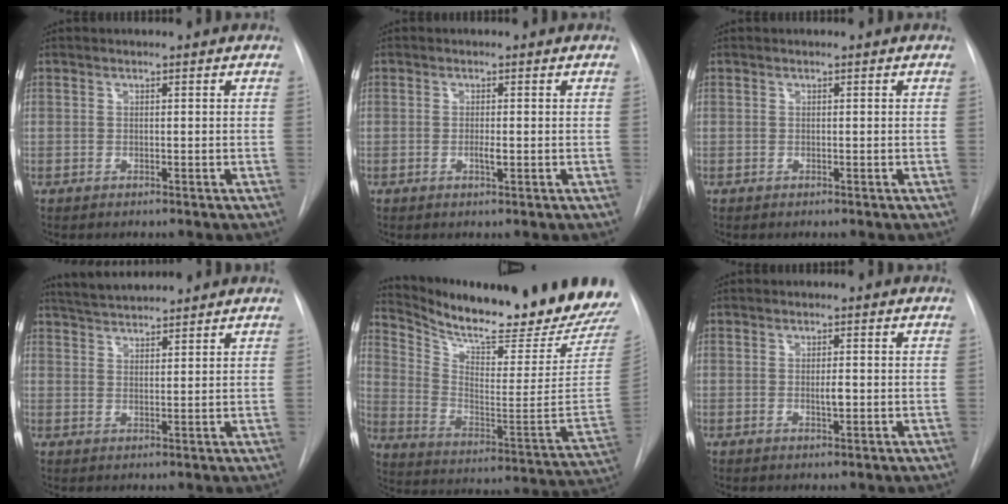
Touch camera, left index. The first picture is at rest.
{"total": 1.3, "force": [-0.3, 0.3, 1.2], "torque": [-0.022, -0.002, -0.005]}
{"total": 0.0}
{"total": 6.9, "force": [6.5, 0.6, 2.1], "torque": [-0.044, 0.029, 0.112]}
{"total": 24.7, "force": [22.2, 1.0, 10.6], "torque": [-0.186, -0.097, 0.319]}
{"total": 1.6, "force": [-0.2, 0.4, 1.5], "torque": [-0.026, -0.002, -0.002]}